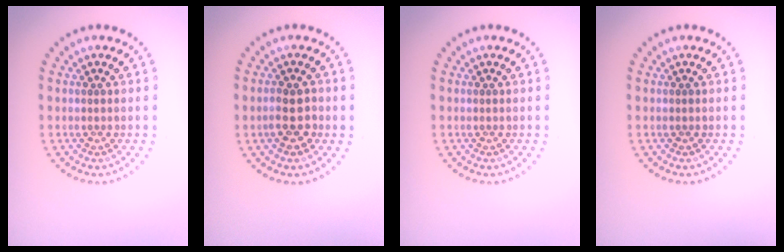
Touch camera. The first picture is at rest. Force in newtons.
{"total": 2.7, "press": 2.6, "slide": 0.5}
{"total": 0.0}
{"total": 0.0}